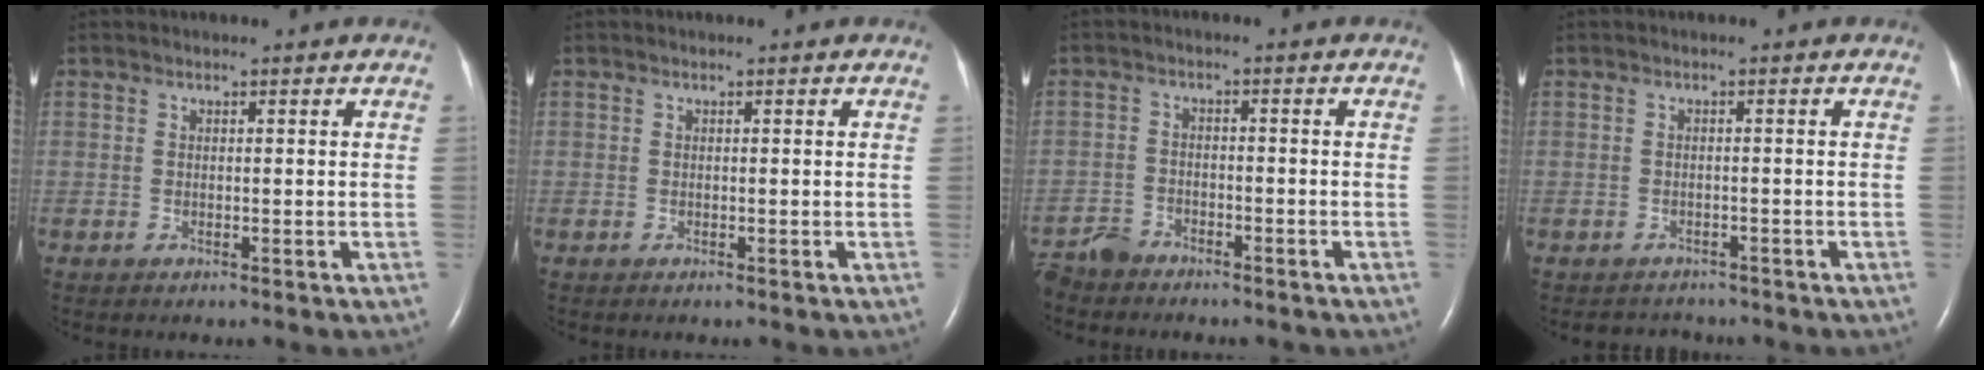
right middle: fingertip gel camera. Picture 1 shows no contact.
{"total": 0.0}
{"total": 4.5, "force": [-4.2, 1.6, 0.5], "torque": [-0.017, -0.008, -0.079]}
{"total": 2.7, "force": [-2.5, 1.1, -0.3], "torque": [-0.002, -0.001, -0.035]}